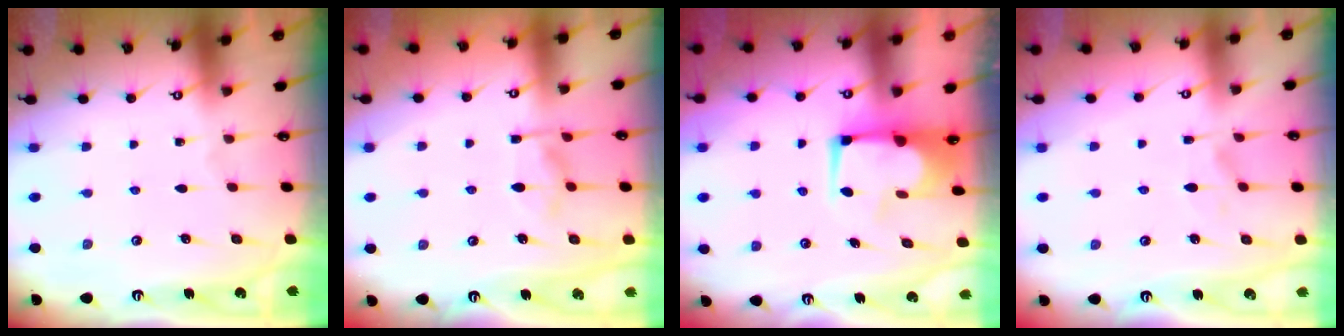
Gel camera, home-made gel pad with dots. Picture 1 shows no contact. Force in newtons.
{"total": 4.3, "press": 4.0, "slide": 1.5}
{"total": 7.6, "press": 7.6, "slide": 0.6}
{"total": 1.7, "press": 1.2, "slide": 1.2}